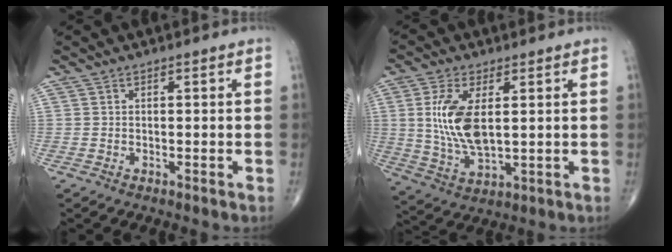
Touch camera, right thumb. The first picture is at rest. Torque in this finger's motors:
{"motor_torque": [-0.26, 0.70, 1.00, 0.06, 0.28]}